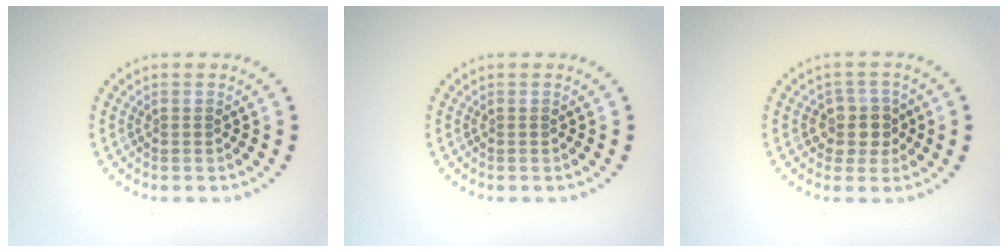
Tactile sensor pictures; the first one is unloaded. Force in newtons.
{"total": 0.0}
{"total": 2.9, "press": 2.4, "slide": 1.5}